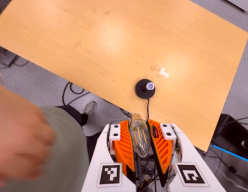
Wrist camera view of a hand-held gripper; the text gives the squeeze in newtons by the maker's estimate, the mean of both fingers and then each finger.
{"total": 22.2, "left": 23.7, "right": 20.7}